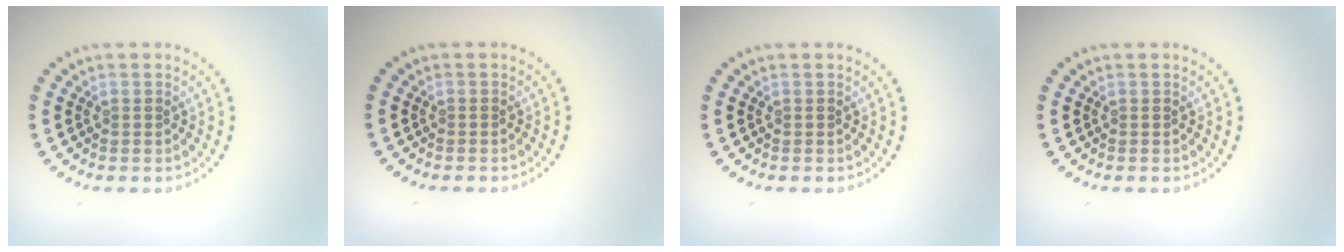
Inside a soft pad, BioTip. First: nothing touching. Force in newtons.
{"total": 0.0}
{"total": 0.0}
{"total": 0.0}